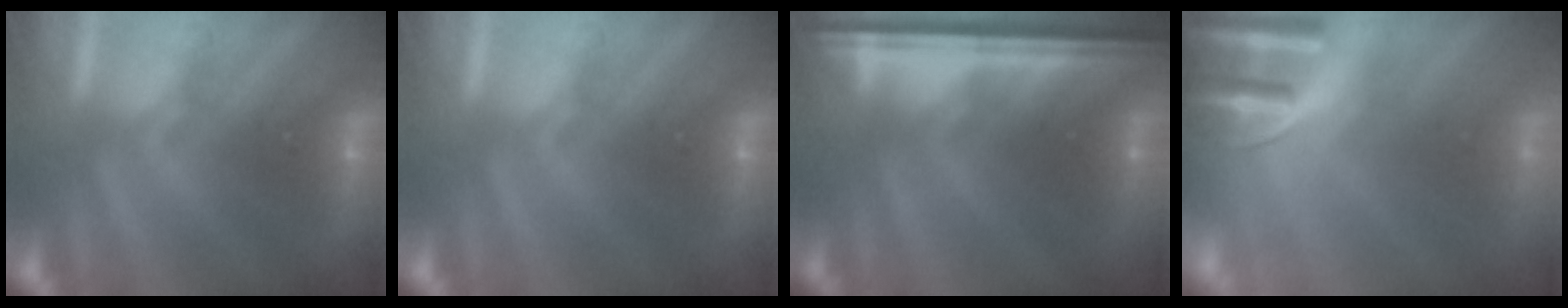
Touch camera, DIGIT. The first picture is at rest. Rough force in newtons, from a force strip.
{"total": 0.0}
{"total": 7.5}
{"total": 8.1}